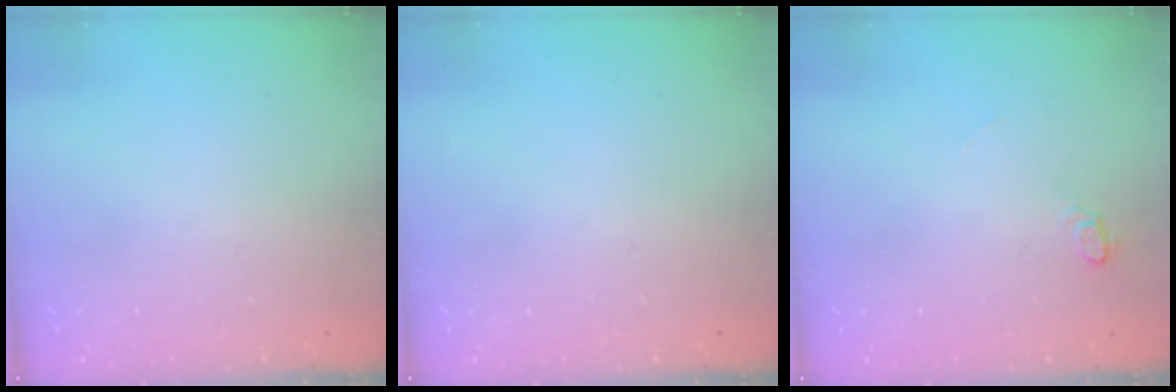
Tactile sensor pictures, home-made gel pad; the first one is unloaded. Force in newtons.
{"total": 0.0}
{"total": 4.9, "press": 4.9, "slide": 0.6}